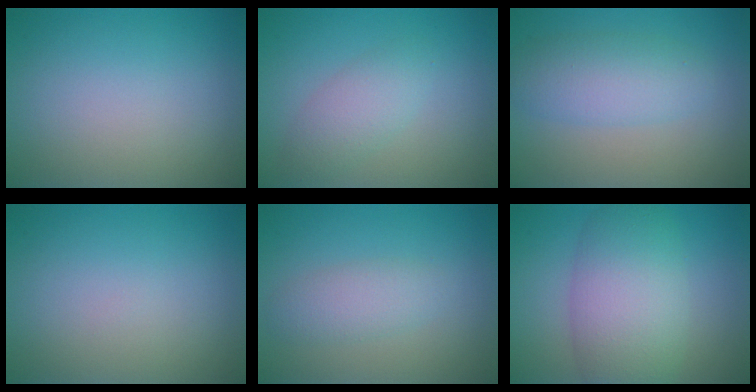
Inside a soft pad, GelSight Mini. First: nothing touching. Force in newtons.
{"total": 2.7, "press": 2.7, "slide": 0.1}
{"total": 4.1, "press": 4.1, "slide": 0.0}
{"total": 0.0}
{"total": 2.3, "press": 2.3, "slide": 0.0}
{"total": 7.6, "press": 7.5, "slide": 0.6}